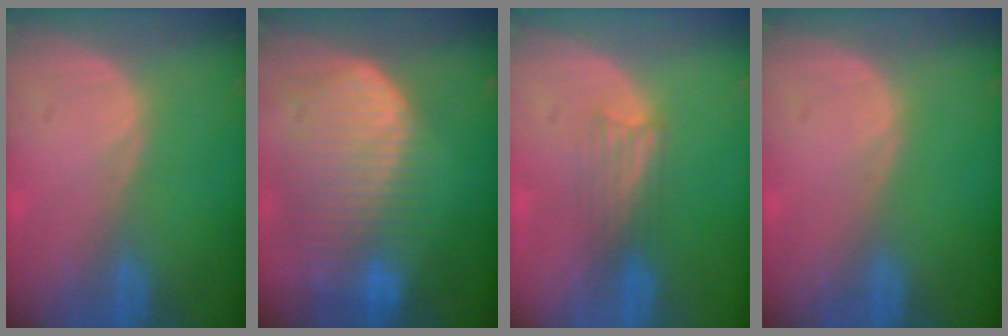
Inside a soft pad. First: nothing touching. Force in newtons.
{"total": 10.3, "press": 9.0, "slide": 5.1}
{"total": 3.1, "press": 2.8, "slide": 1.2}
{"total": 0.0}